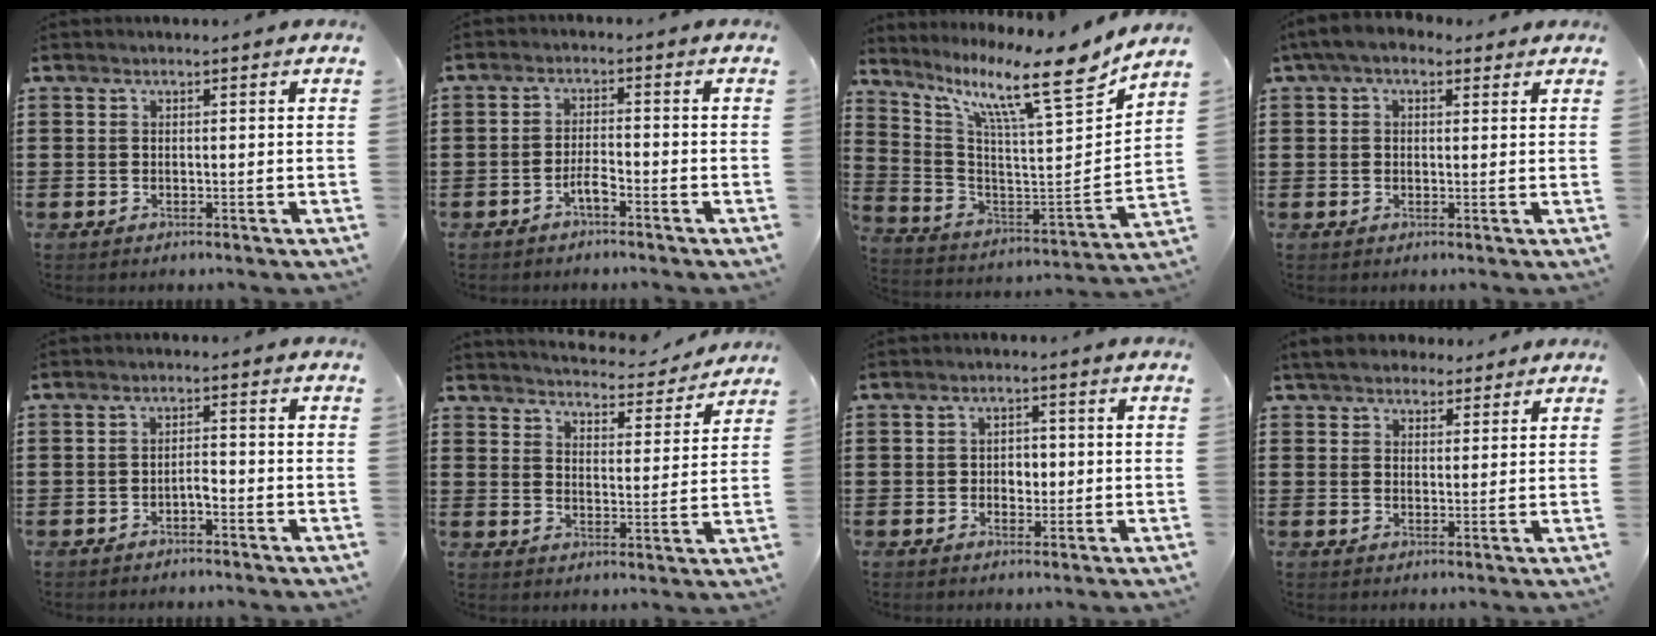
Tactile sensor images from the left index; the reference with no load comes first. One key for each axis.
{"total": 2.7, "fx": -1.7, "fy": 0.6, "fz": 2.0, "tx": -0.036, "ty": 0.006, "tz": -0.032}
{"total": 12.4, "fx": 9.3, "fy": 0.9, "fz": 8.1, "tx": -0.161, "ty": -0.078, "tz": 0.140}
{"total": 3.4, "fx": 2.0, "fy": 1.8, "fz": 2.1, "tx": -0.048, "ty": 0.005, "tz": 0.035}
{"total": 1.8, "fx": -1.2, "fy": 0.3, "fz": 1.3, "tx": -0.028, "ty": 0.002, "tz": -0.024}
{"total": 4.1, "fx": 4.1, "fy": 0.0, "fz": 0.4, "tx": -0.022, "ty": -0.037, "tz": 0.064}
{"total": 2.5, "fx": -0.2, "fy": 1.9, "fz": 1.5, "tx": -0.027, "ty": 0.004, "tz": -0.011}
{"total": 4.0, "fx": 3.6, "fy": 1.6, "fz": 0.8, "tx": -0.028, "ty": 0.001, "tz": 0.068}